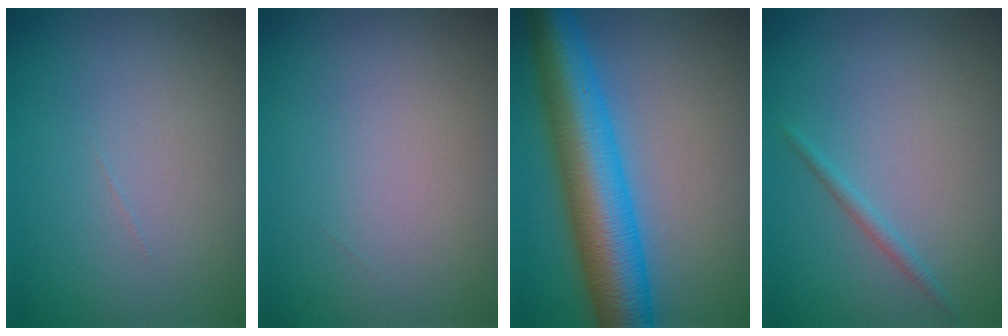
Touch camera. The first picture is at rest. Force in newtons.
{"total": 0.0}
{"total": 9.9, "press": 9.9, "slide": 0.1}
{"total": 1.0, "press": 1.0, "slide": 0.0}